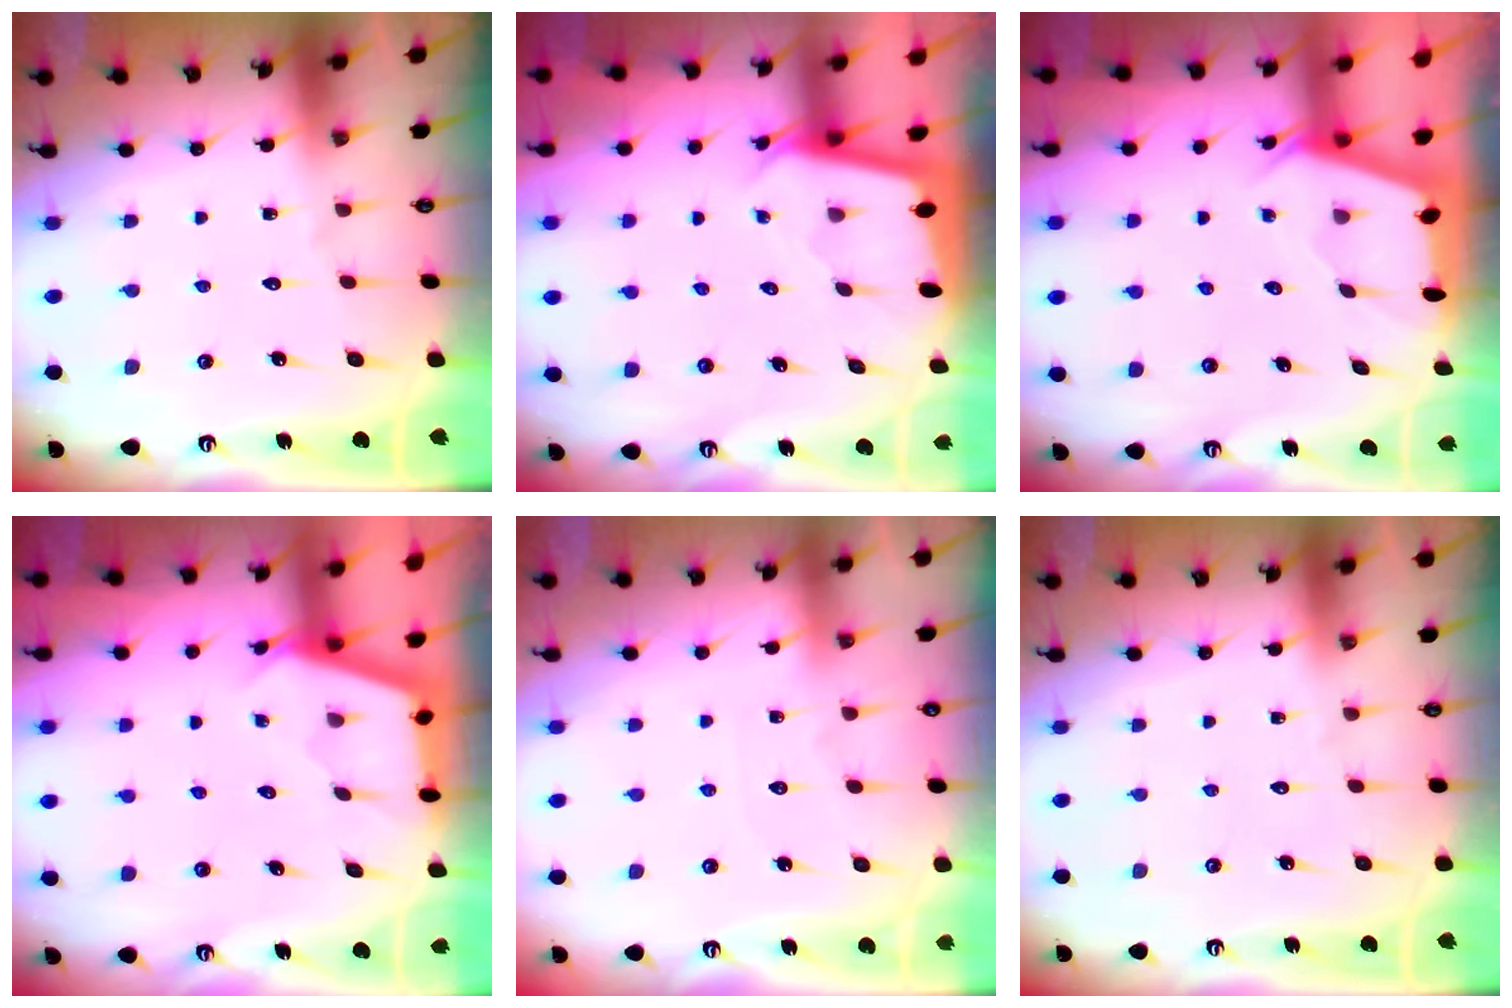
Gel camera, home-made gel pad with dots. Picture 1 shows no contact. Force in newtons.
{"total": 1.8, "press": 1.8, "slide": 0.1}
{"total": 2.1, "press": 2.0, "slide": 0.3}
{"total": 2.4, "press": 2.4, "slide": 0.2}
{"total": 2.5, "press": 2.5, "slide": 0.4}
{"total": 0.0}